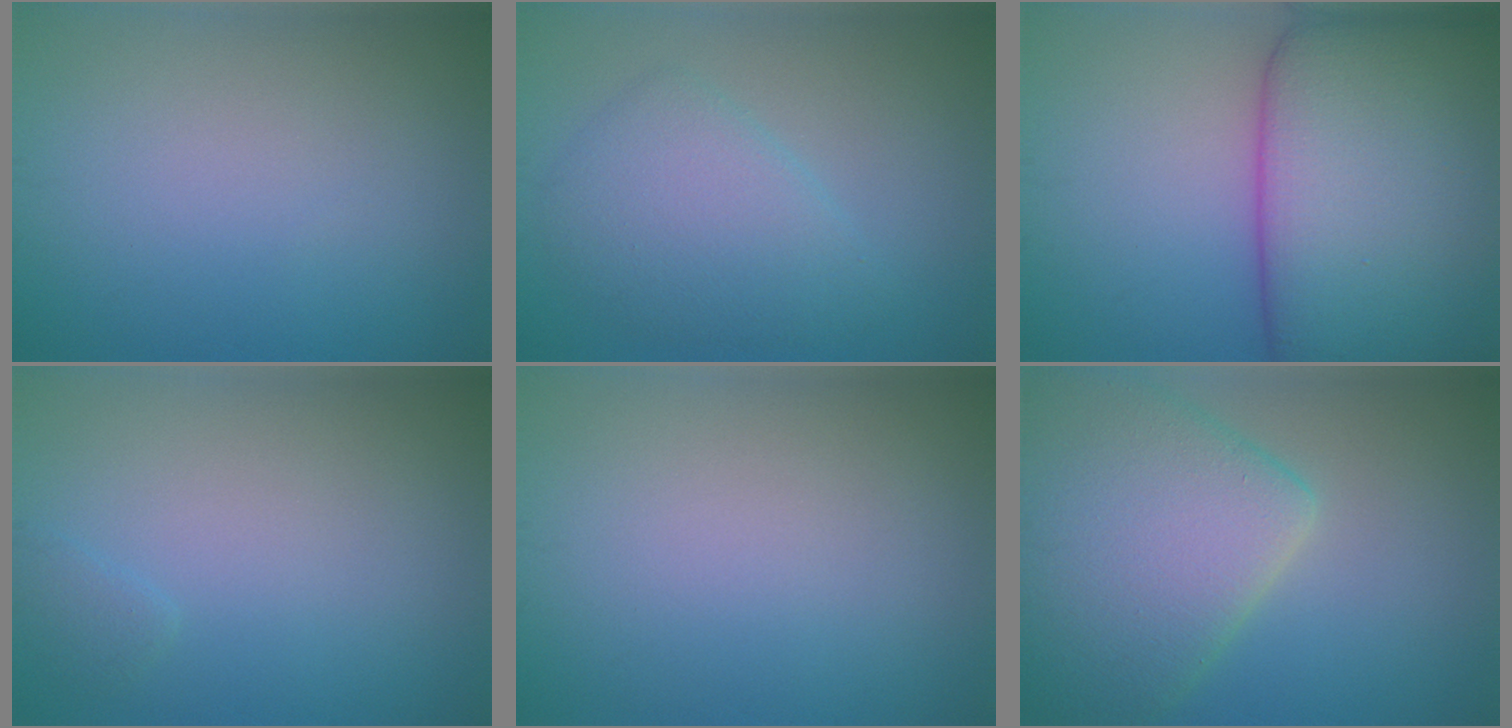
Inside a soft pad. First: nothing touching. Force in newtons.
{"total": 4.6, "press": 4.6, "slide": 0.2}
{"total": 13.6, "press": 13.6, "slide": 0.8}
{"total": 0.8, "press": 0.8, "slide": 0.1}
{"total": 0.0}
{"total": 10.0, "press": 10.0, "slide": 0.5}